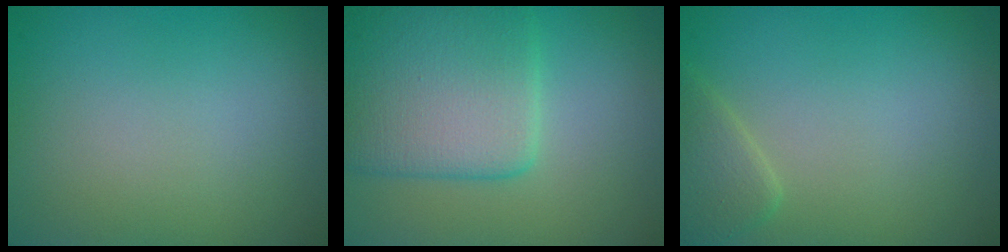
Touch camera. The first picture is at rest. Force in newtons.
{"total": 7.5, "press": 7.5, "slide": 0.2}
{"total": 2.2, "press": 2.1, "slide": 0.2}